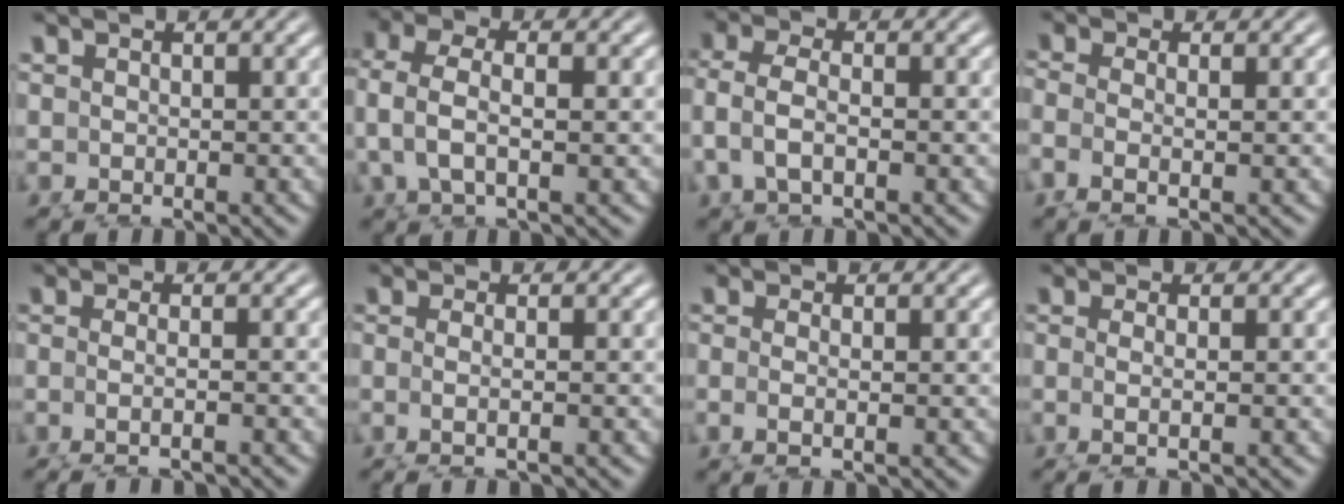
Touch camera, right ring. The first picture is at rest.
{"total": 3.8, "force": [1.6, 1.9, 2.9], "torque": [-0.082, -0.010, 0.035]}
{"total": 3.2, "force": [0.7, 1.9, 2.5], "torque": [-0.082, -0.017, 0.027]}
{"total": 3.3, "force": [-0.2, 2.2, 2.5], "torque": [-0.084, -0.018, 0.008]}
{"total": 2.0, "force": [-1.3, 0.1, 1.6], "torque": [-0.053, -0.018, -0.007]}
{"total": 1.7, "force": [-0.6, -0.1, 1.6], "torque": [-0.054, -0.014, 0.002]}
{"total": 1.8, "force": [-0.5, 0.5, 1.7], "torque": [-0.059, -0.016, 0.004]}
{"total": 1.6, "force": [-0.3, -0.1, 1.6], "torque": [-0.053, -0.013, 0.006]}